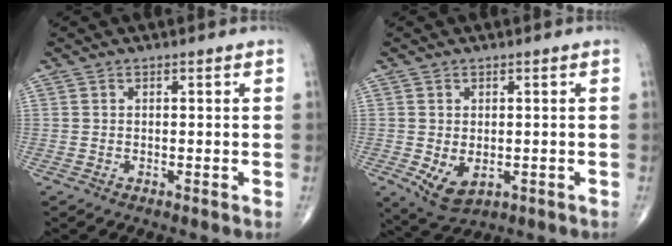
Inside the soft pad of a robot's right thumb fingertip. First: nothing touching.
{"total": 5.7, "force": [-1.1, 3.6, 4.3], "torque": [-0.068, -0.012, -0.006]}